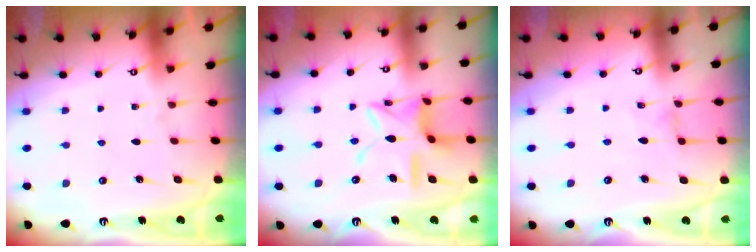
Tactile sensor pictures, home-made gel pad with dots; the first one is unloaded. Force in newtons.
{"total": 13.4, "press": 13.3, "slide": 1.2}
{"total": 0.0}